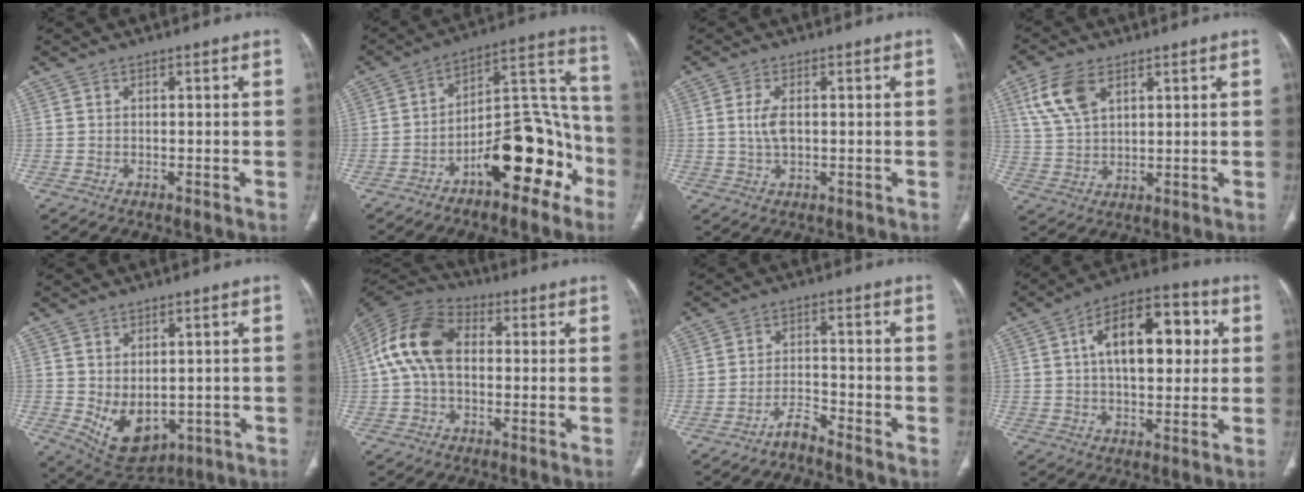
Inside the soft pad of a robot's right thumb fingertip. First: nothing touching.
{"total": 18.1, "force": [-8.7, 8.3, 13.6], "torque": [-0.159, 0.099, -0.134]}
{"total": 4.0, "force": [0.3, 2.0, 3.4], "torque": [-0.076, 0.000, 0.006]}
{"total": 9.0, "force": [4.3, 5.0, 6.1], "torque": [-0.122, -0.006, 0.090]}
{"total": 9.1, "force": [-1.0, 5.8, 6.9], "torque": [-0.099, -0.008, 0.015]}
{"total": 13.2, "force": [1.0, 8.7, 9.9], "torque": [-0.193, 0.034, 0.006]}
{"total": 3.2, "force": [-3.1, 0.3, 1.0], "torque": [-0.017, 0.019, -0.059]}
{"total": 16.7, "force": [3.5, 8.7, 13.8], "torque": [-0.186, 0.021, 0.049]}